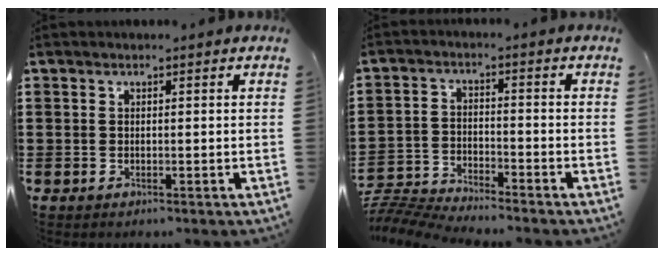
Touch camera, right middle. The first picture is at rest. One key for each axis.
{"total": 5.9, "fx": -5.9, "fy": 0.0, "fz": 0.6, "tx": -0.029, "ty": -0.006, "tz": -0.123}